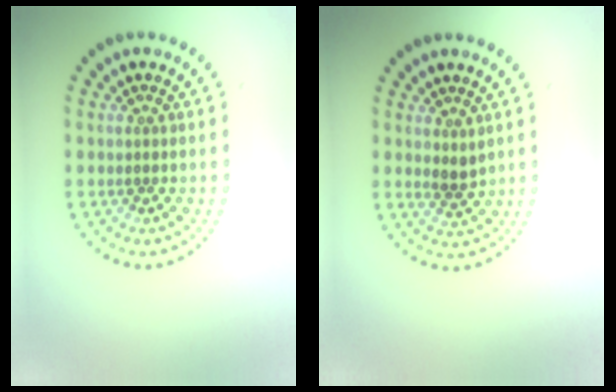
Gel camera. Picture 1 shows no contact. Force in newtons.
{"total": 1.2, "press": 0.9, "slide": 0.7}